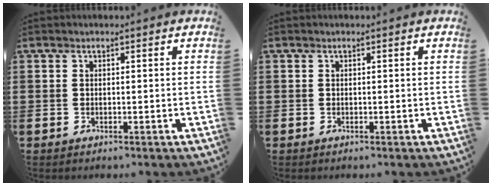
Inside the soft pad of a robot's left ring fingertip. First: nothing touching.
{"total": 0.0}